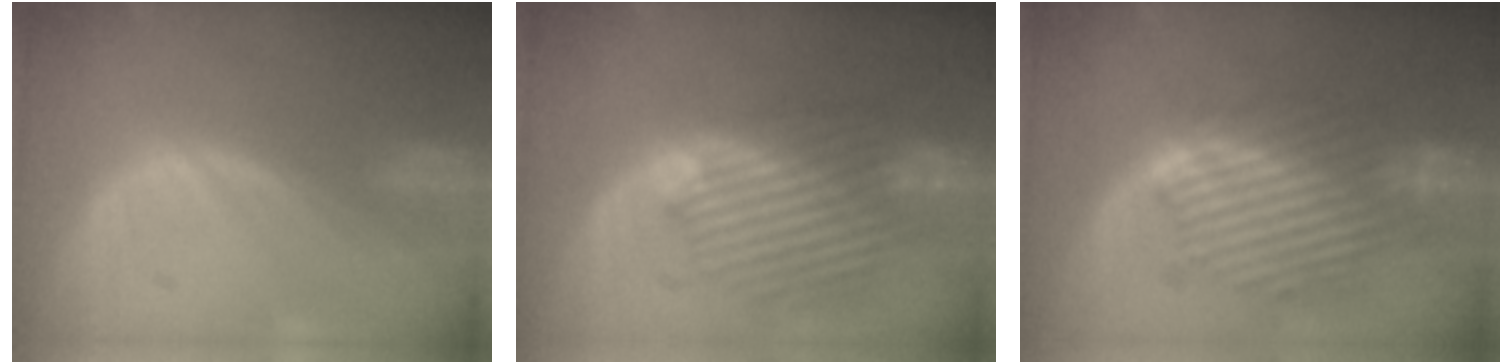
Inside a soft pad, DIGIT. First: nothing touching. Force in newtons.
{"total": 9.5, "press": 9.3, "slide": 2.1}
{"total": 9.0, "press": 9.0, "slide": 1.2}